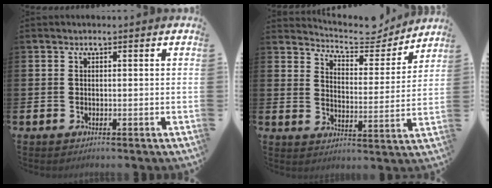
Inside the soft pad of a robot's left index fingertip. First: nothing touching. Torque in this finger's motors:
{"motor_torque": [0.98, -1.16, 0.11, 0.04]}